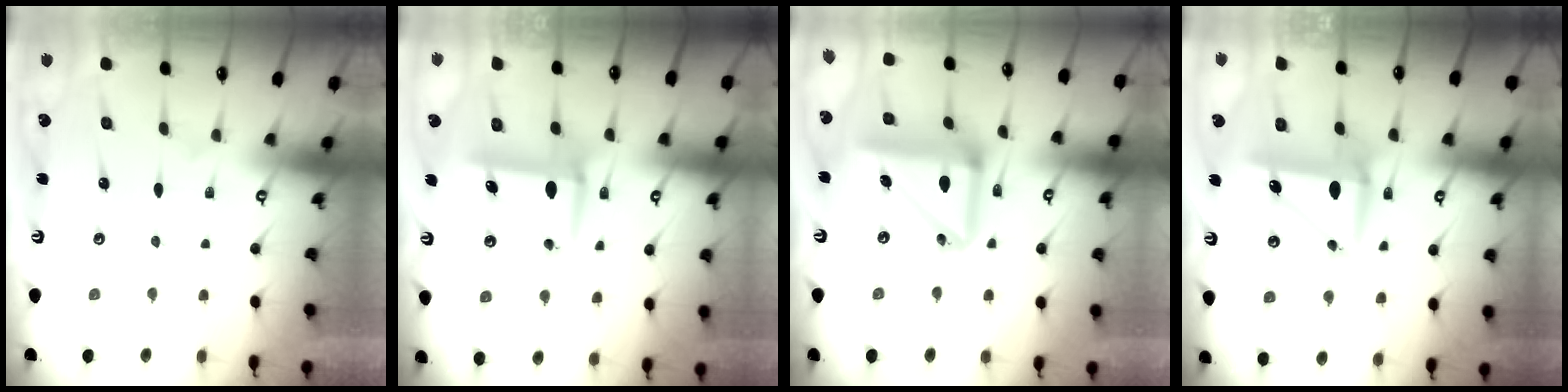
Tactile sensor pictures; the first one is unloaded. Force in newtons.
{"total": 8.6, "press": 8.6, "slide": 0.7}
{"total": 15.2, "press": 15.1, "slide": 1.7}
{"total": 8.2, "press": 8.0, "slide": 1.8}